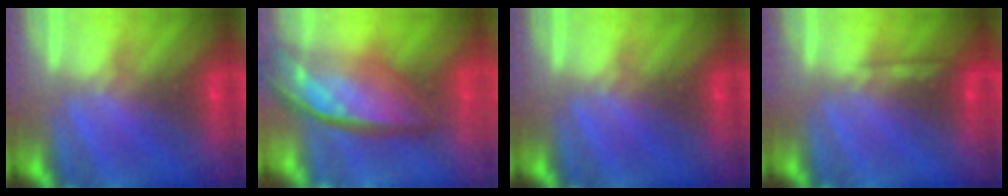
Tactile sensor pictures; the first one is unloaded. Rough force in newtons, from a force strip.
{"total": 9.1}
{"total": 0.0}
{"total": 2.2}